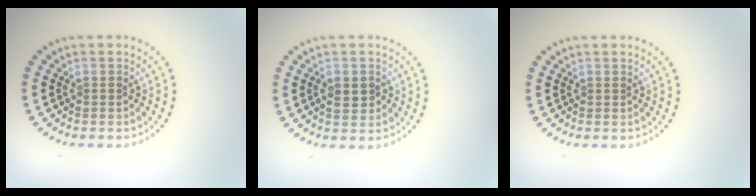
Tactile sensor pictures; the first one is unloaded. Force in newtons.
{"total": 2.1, "press": 2.1, "slide": 0.2}
{"total": 0.0}